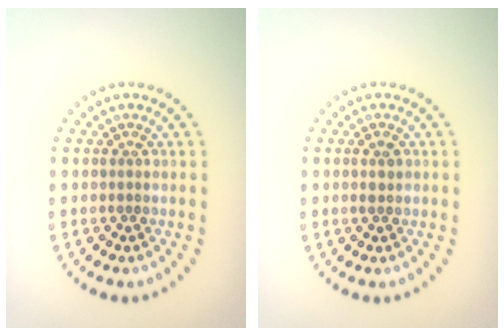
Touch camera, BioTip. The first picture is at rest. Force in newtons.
{"total": 1.1, "press": 1.1, "slide": 0.2}